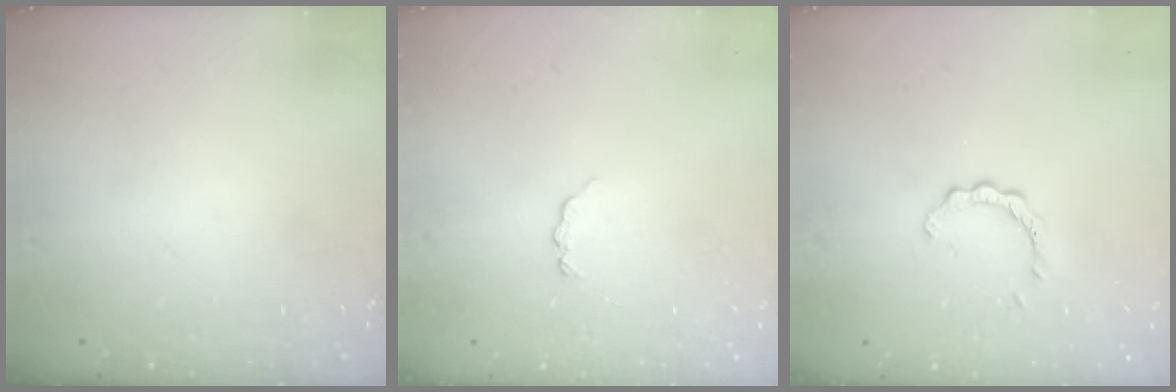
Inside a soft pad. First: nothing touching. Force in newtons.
{"total": 2.9, "press": 2.9, "slide": 0.4}
{"total": 2.2, "press": 2.2, "slide": 0.2}